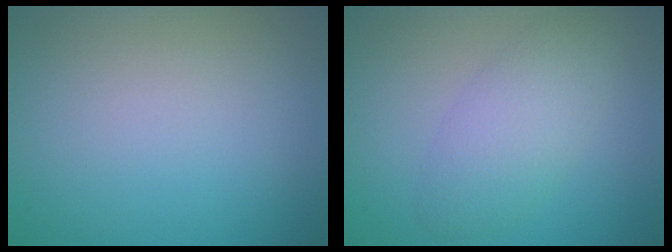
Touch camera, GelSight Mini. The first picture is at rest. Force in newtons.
{"total": 3.8, "press": 3.8, "slide": 0.3}